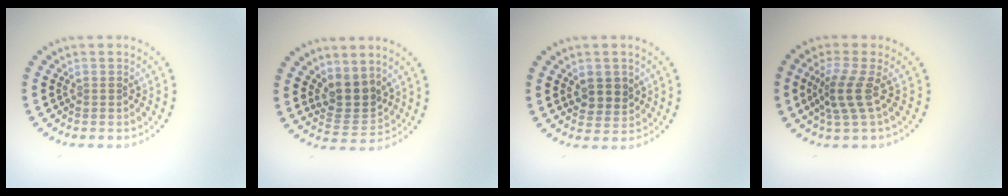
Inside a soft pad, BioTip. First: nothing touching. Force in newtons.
{"total": 3.4, "press": 2.8, "slide": 1.8}
{"total": 2.7, "press": 2.5, "slide": 0.9}
{"total": 2.9, "press": 2.3, "slide": 1.8}